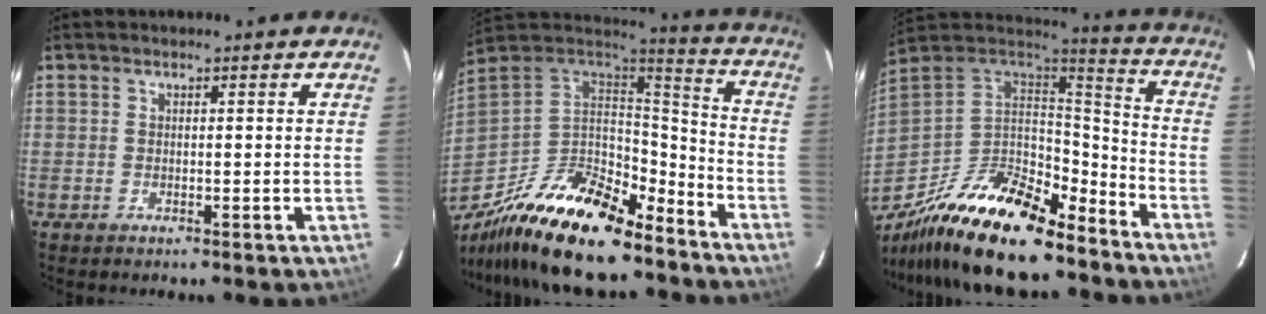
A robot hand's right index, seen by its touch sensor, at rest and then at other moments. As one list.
[{"total": 26.2, "force": [-18.8, 9.6, 15.6], "torque": [-0.308, -0.021, -0.315]}, {"total": 26.4, "force": [-19.1, 9.1, 15.8], "torque": [-0.308, -0.021, -0.319]}]